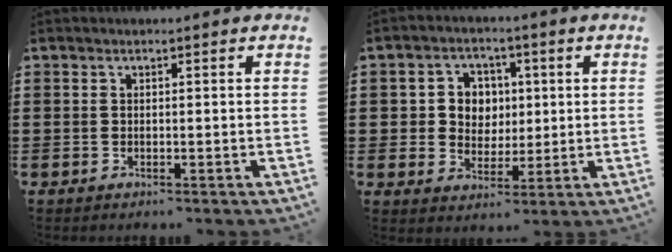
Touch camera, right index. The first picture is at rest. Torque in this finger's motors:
{"motor_torque": [0.25, -0.18, 0.34, 0.05]}